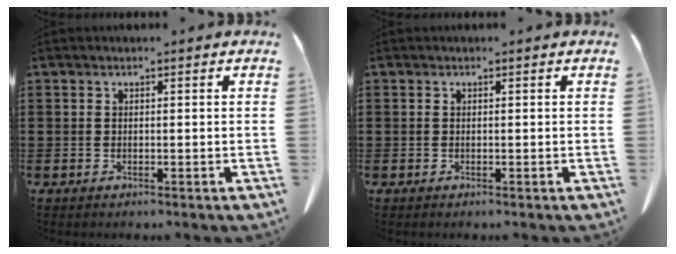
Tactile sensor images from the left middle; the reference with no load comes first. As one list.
[{"total": 0.0}]